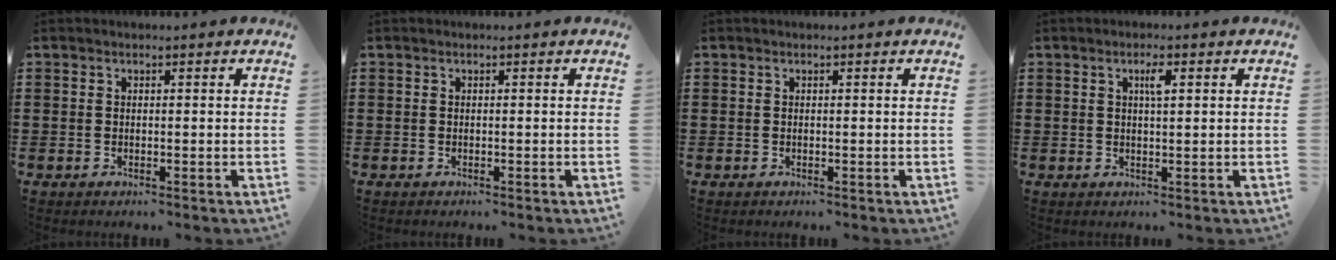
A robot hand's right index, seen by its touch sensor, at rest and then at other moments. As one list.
[{"total": 0.0}, {"total": 0.0}, {"total": 2.2, "force": [0.7, 0.5, 2.0], "torque": [-0.033, 0.002, 0.009]}]